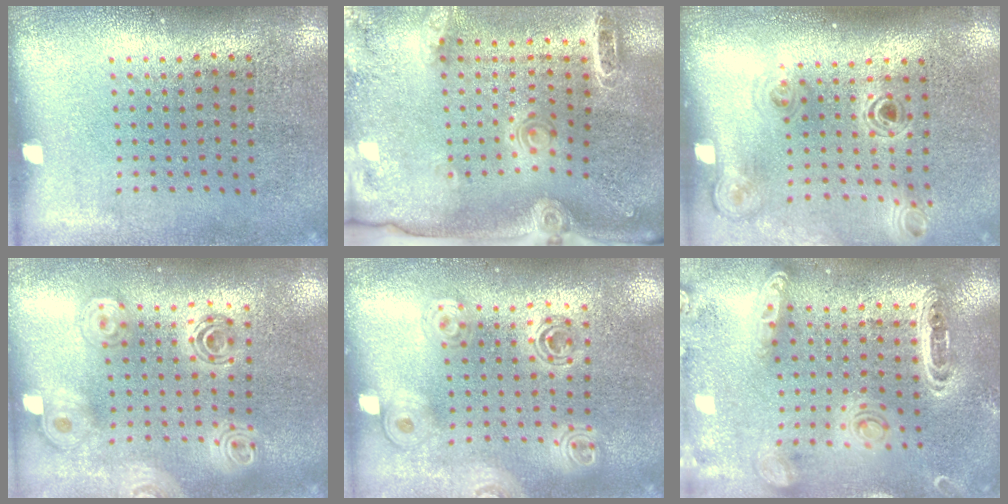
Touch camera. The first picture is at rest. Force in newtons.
{"total": 2.8, "press": 2.0, "slide": 1.9}
{"total": 1.1, "press": 1.1, "slide": 0.2}
{"total": 1.9, "press": 1.6, "slide": 1.0}
{"total": 1.7, "press": 1.4, "slide": 0.8}
{"total": 1.7, "press": 1.7, "slide": 0.3}